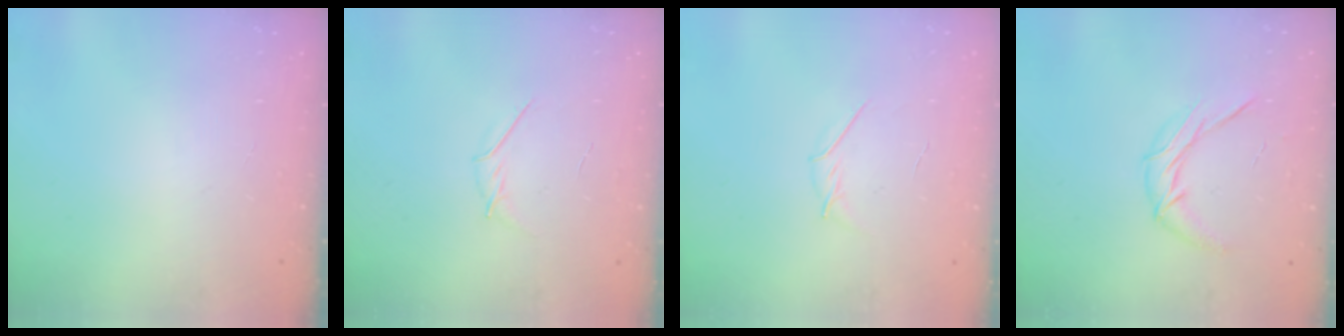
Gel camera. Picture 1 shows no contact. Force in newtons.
{"total": 3.6, "press": 3.5, "slide": 0.9}
{"total": 3.3, "press": 3.2, "slide": 0.8}
{"total": 8.8, "press": 8.8, "slide": 0.4}